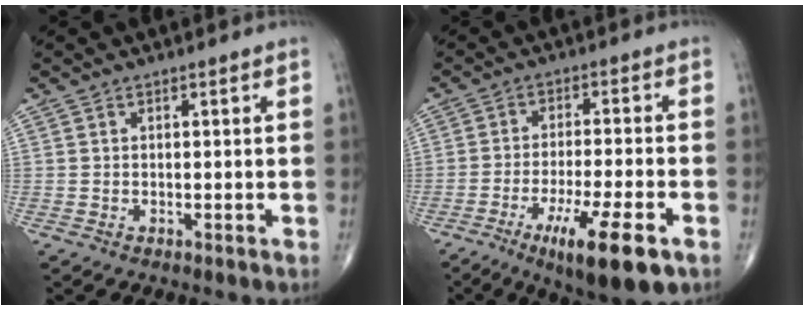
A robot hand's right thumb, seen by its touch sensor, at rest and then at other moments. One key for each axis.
{"total": 13.3, "fx": -6.6, "fy": 2.7, "fz": 11.2, "tx": -0.188, "ty": 0.006, "tz": -0.101}